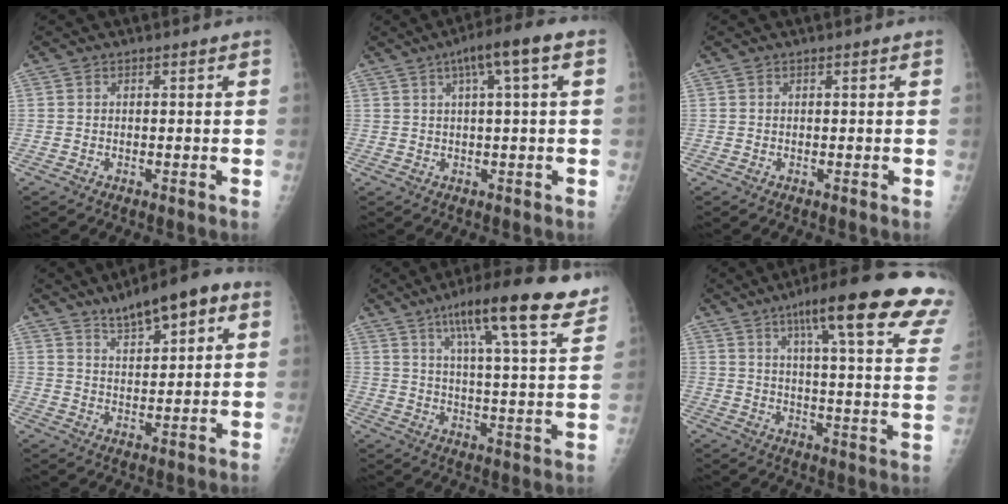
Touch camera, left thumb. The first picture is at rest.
{"total": 7.3, "force": [2.7, 0.7, 6.7], "torque": [-0.116, 0.022, 0.041]}
{"total": 0.0}
{"total": 10.6, "force": [6.1, 3.6, 7.9], "torque": [-0.098, -0.012, 0.093]}
{"total": 18.9, "force": [12.4, 3.3, 14.0], "torque": [-0.187, -0.038, 0.175]}
{"total": 24.7, "force": [15.7, 3.4, 18.8], "torque": [-0.244, -0.048, 0.199]}